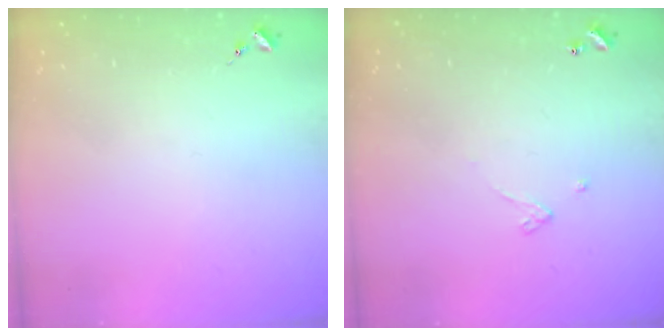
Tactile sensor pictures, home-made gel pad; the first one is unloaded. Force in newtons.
{"total": 2.4, "press": 2.4, "slide": 0.2}